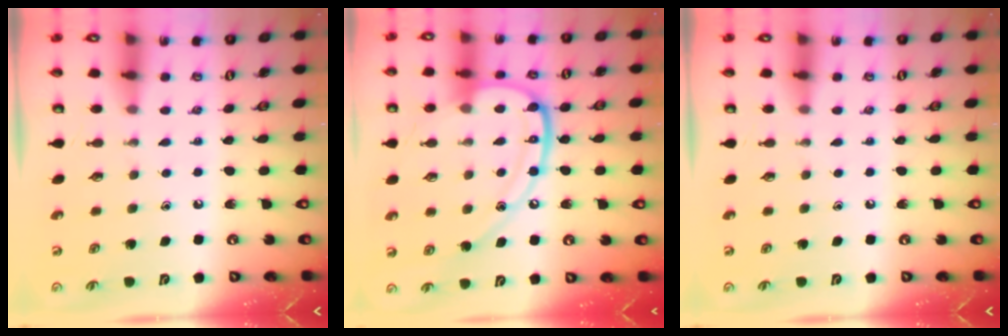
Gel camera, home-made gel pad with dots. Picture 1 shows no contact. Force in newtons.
{"total": 15.1, "press": 15.0, "slide": 1.5}
{"total": 0.0}